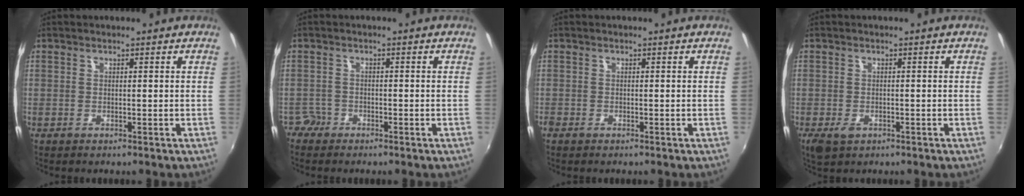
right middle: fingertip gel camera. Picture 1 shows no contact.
{"total": 2.4, "force": [-1.9, 1.4, -0.3], "torque": [0.002, 0.002, -0.041]}
{"total": 0.7, "force": [-0.6, 0.3, 0.1], "torque": [-0.004, -0.005, -0.015]}
{"total": 3.1, "force": [-1.7, 1.9, 1.8], "torque": [-0.036, -0.011, -0.026]}